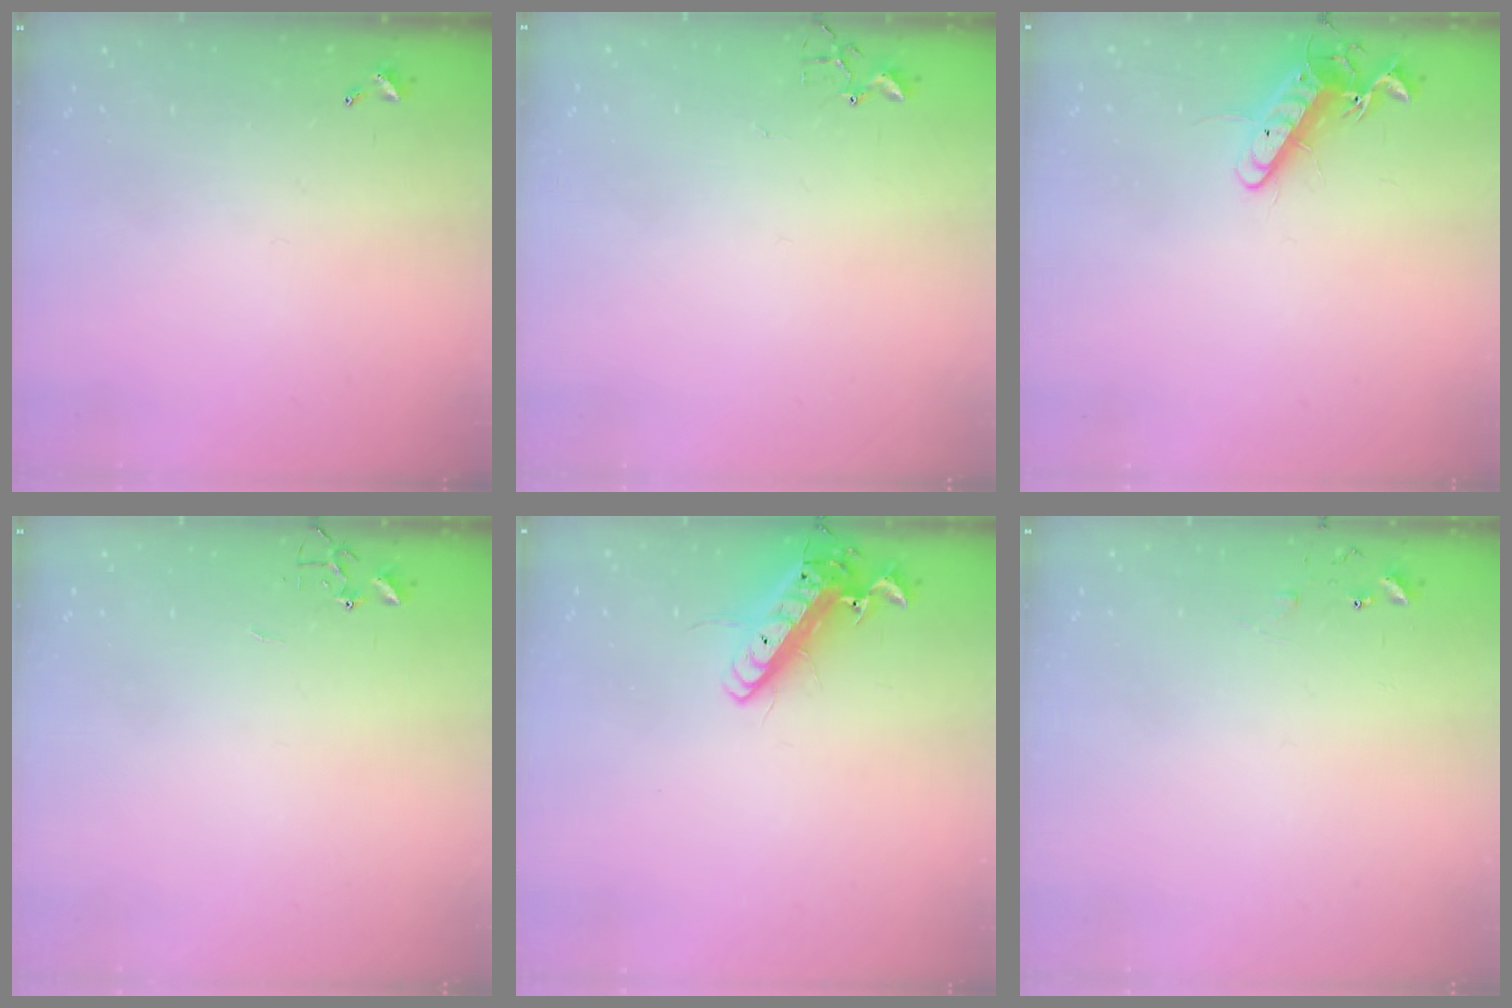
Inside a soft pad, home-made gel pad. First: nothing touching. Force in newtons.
{"total": 7.3, "press": 7.3, "slide": 0.5}
{"total": 12.0, "press": 11.9, "slide": 1.2}
{"total": 0.0}
{"total": 14.0, "press": 13.7, "slide": 2.6}
{"total": 6.2, "press": 6.2, "slide": 0.5}